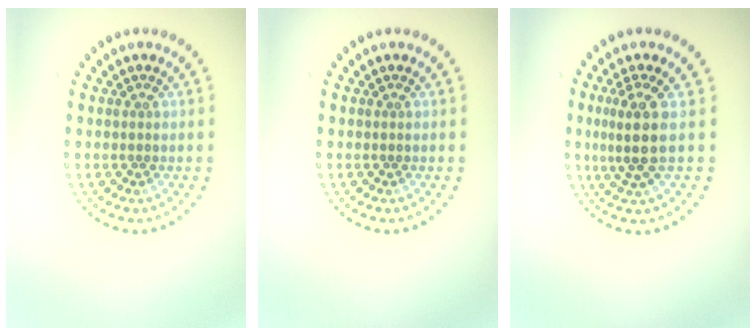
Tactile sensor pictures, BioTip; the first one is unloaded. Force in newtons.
{"total": 0.0}
{"total": 3.2, "press": 2.4, "slide": 2.0}